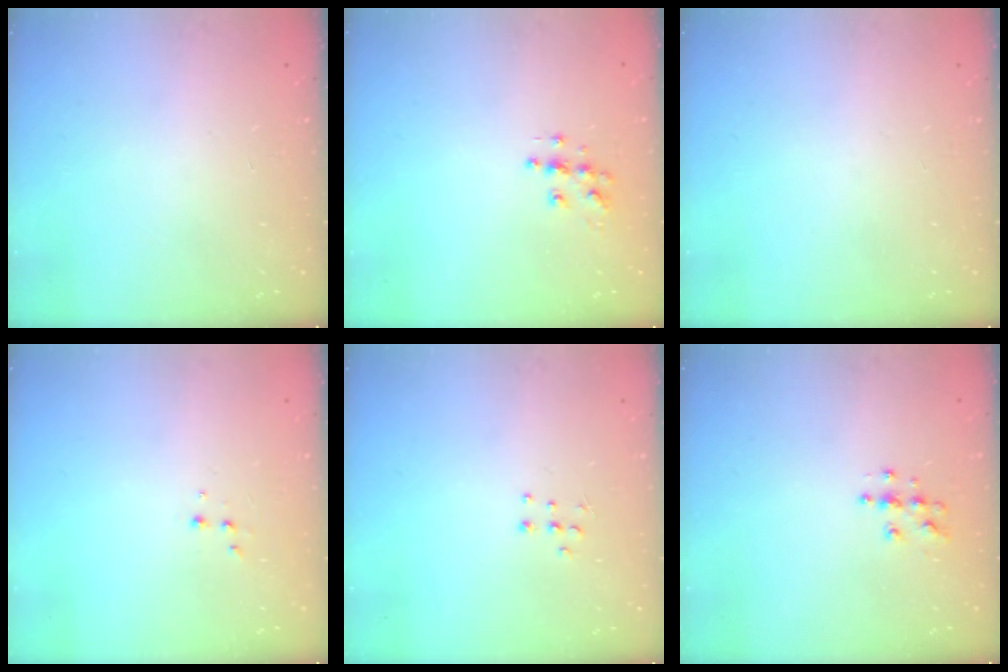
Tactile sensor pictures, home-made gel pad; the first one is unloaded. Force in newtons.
{"total": 6.1, "press": 6.1, "slide": 0.3}
{"total": 0.0}
{"total": 1.9, "press": 1.9, "slide": 0.2}
{"total": 4.6, "press": 4.5, "slide": 0.7}
{"total": 4.9, "press": 4.9, "slide": 0.1}